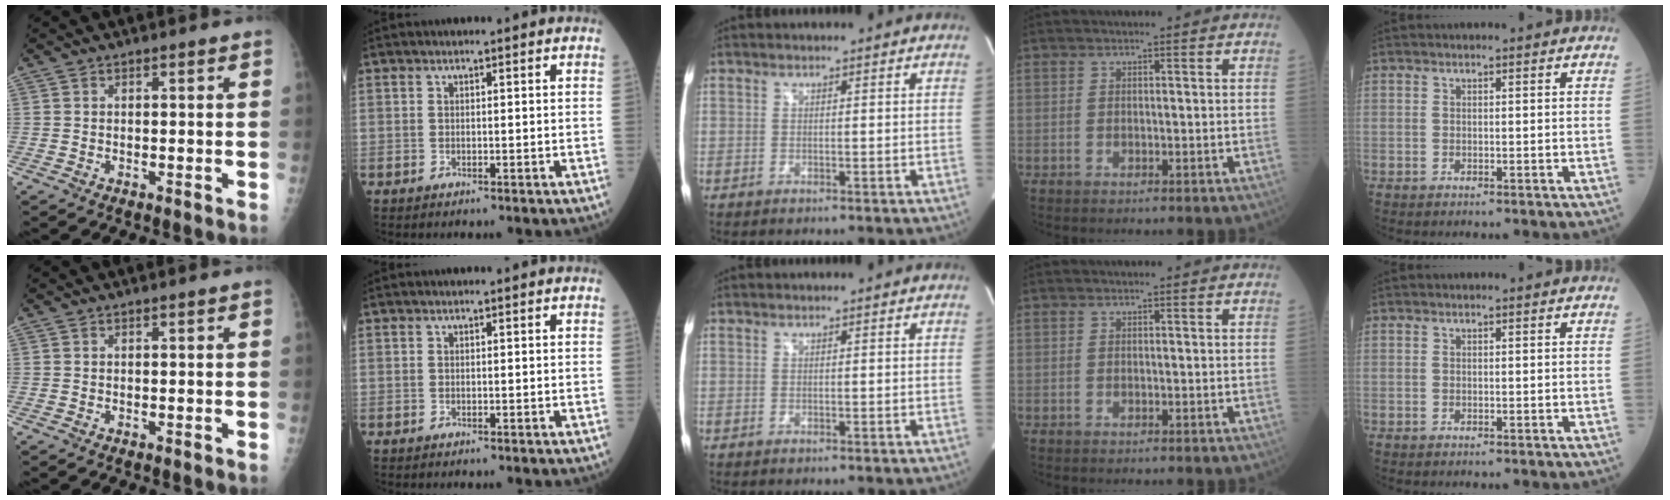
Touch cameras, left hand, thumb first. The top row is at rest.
{}